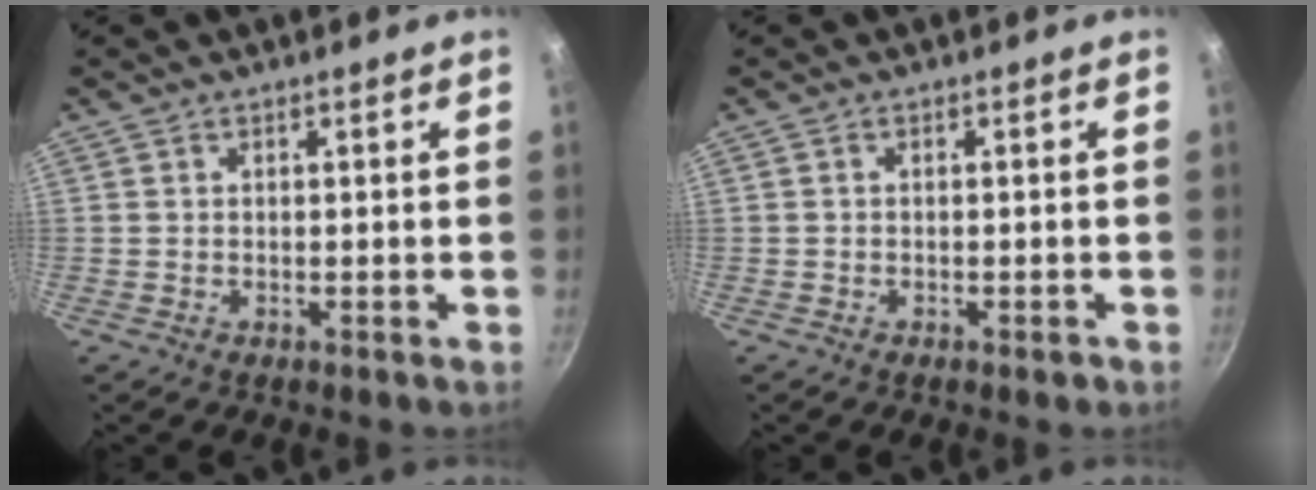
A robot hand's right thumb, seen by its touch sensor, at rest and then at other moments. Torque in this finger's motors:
{"motor_torque": [0.76, 0.11, -0.18, 0.01, 0.08]}